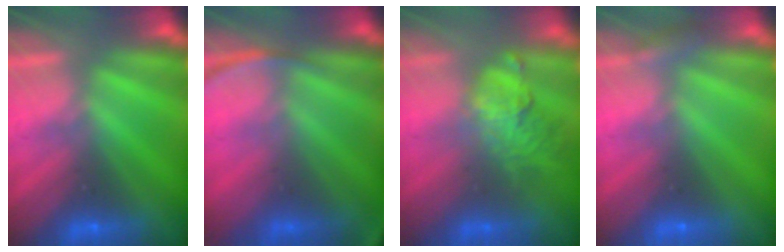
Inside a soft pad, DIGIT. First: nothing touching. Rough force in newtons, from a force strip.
{"total": 2.4}
{"total": 2.8}
{"total": 2.3}